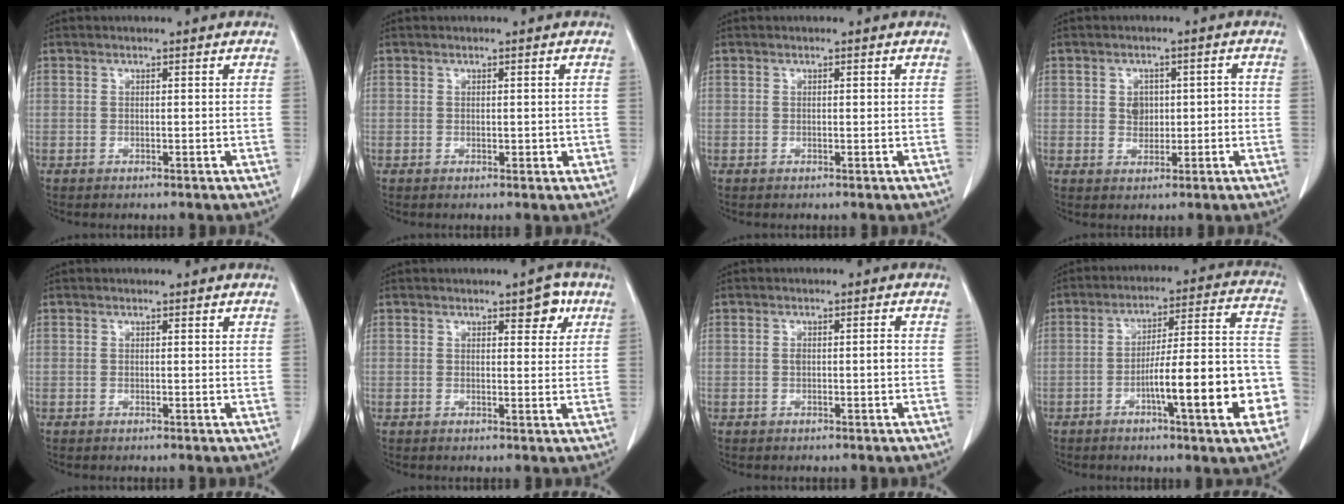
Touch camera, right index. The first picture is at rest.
{"total": 1.3, "force": [-0.1, 0.7, 1.1], "torque": [-0.015, -0.001, 0.002]}
{"total": 0.0}
{"total": 3.7, "force": [0.0, 2.9, 2.4], "torque": [-0.032, 0.015, 0.007]}
{"total": 0.0}
{"total": 3.6, "force": [2.0, 1.5, 2.7], "torque": [-0.028, 0.001, 0.024]}
{"total": 1.8, "force": [-0.1, 0.4, 1.7], "torque": [-0.033, 0.000, -0.001]}
{"total": 16.7, "force": [-5.8, 1.7, 15.6], "torque": [-0.189, 0.024, -0.080]}